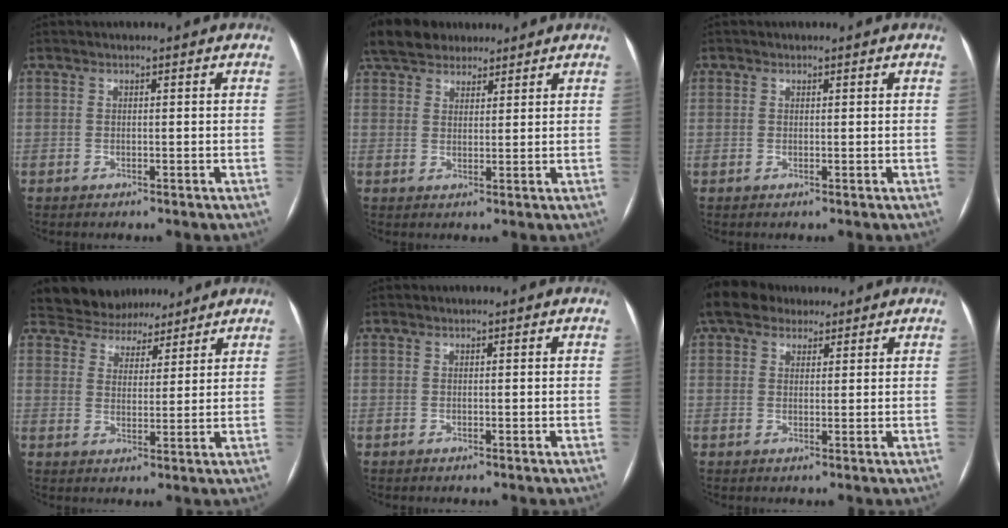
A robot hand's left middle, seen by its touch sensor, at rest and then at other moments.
{"total": 10.5, "force": [8.5, 4.8, 3.8], "torque": [-0.065, 0.044, 0.147]}
{"total": 0.7, "force": [0.3, 0.6, 0.0], "torque": [0.006, 0.002, 0.002]}
{"total": 8.2, "force": [7.5, 3.3, 0.5], "torque": [-0.001, 0.017, 0.112]}
{"total": 0.0}
{"total": 7.2, "force": [5.7, 3.7, 2.4], "torque": [-0.044, 0.038, 0.102]}